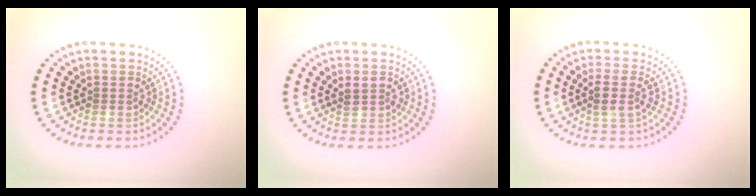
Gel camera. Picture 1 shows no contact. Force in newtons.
{"total": 1.4, "press": 1.4, "slide": 0.3}
{"total": 2.1, "press": 1.6, "slide": 1.3}